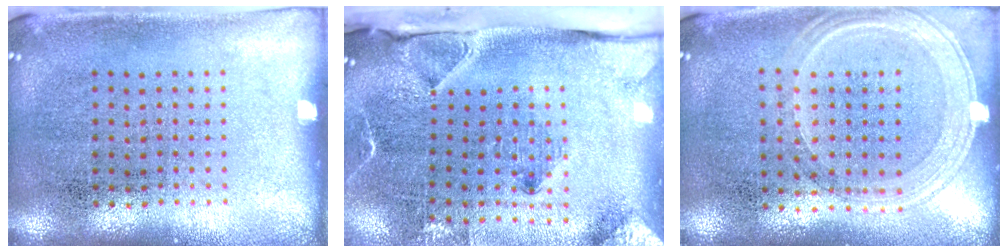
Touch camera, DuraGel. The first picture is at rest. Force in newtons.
{"total": 3.4, "press": 2.4, "slide": 2.4}
{"total": 1.3, "press": 1.2, "slide": 0.3}